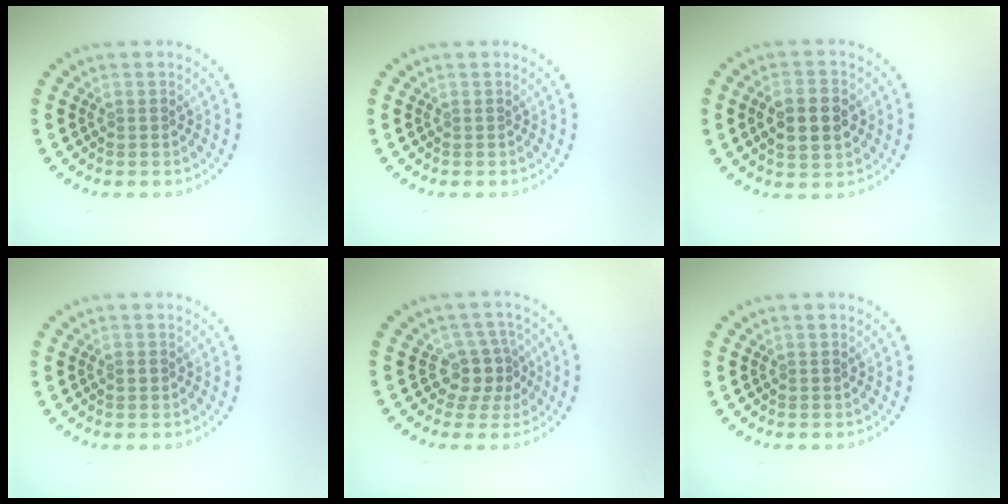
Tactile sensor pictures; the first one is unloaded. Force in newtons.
{"total": 0.0}
{"total": 4.6, "press": 4.6, "slide": 0.2}
{"total": 0.6, "press": 0.6, "slide": 0.1}
{"total": 2.9, "press": 2.2, "slide": 1.9}
{"total": 0.0}